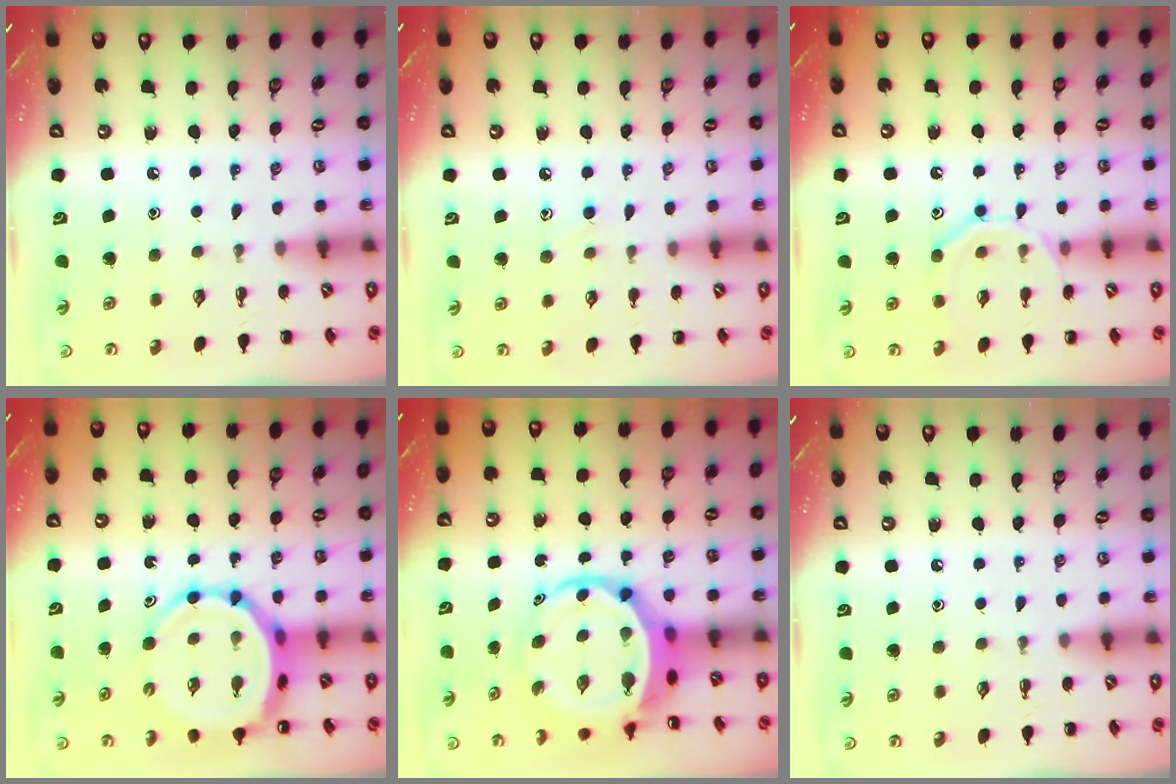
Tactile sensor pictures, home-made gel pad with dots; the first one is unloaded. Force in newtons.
{"total": 7.6, "press": 7.1, "slide": 2.6}
{"total": 11.4, "press": 11.3, "slide": 1.3}
{"total": 9.1, "press": 8.7, "slide": 2.8}
{"total": 8.9, "press": 8.4, "slide": 2.9}
{"total": 0.0}